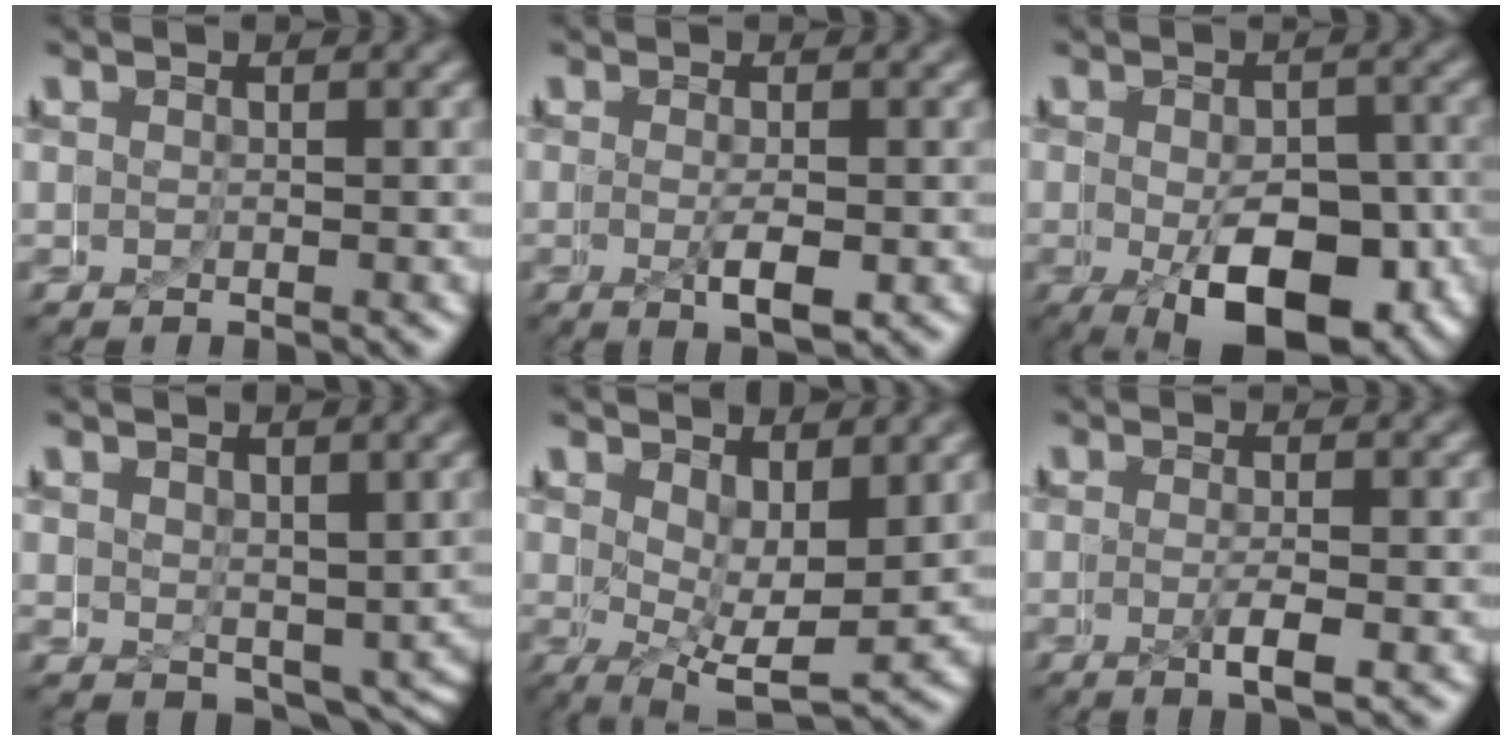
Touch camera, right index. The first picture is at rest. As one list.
[{"total": 2.3, "force": [-0.7, 0.5, 2.1], "torque": [-0.028, -0.013, -0.006]}, {"total": 6.9, "force": [-3.1, 2.9, 5.4], "torque": [-0.077, -0.029, -0.037]}, {"total": 2.4, "force": [-1.4, 1.5, 1.3], "torque": [-0.023, -0.026, -0.006]}, {"total": 5.6, "force": [-1.5, 3.2, 4.3], "torque": [-0.066, -0.034, -0.016]}, {"total": 1.6, "force": [-0.8, -0.1, 1.4], "torque": [-0.016, -0.005, -0.014]}]